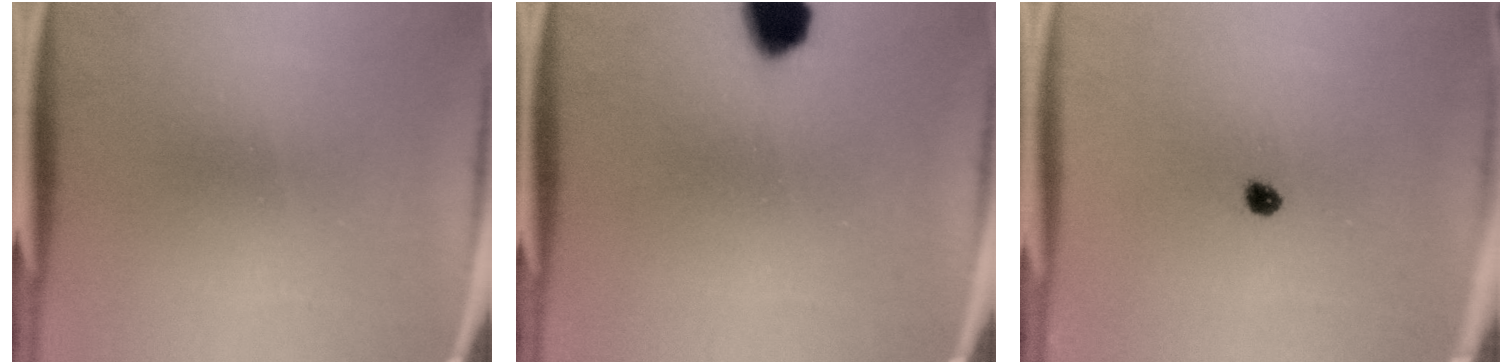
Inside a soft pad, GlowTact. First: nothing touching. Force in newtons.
{"total": 8.8}
{"total": 1.9}